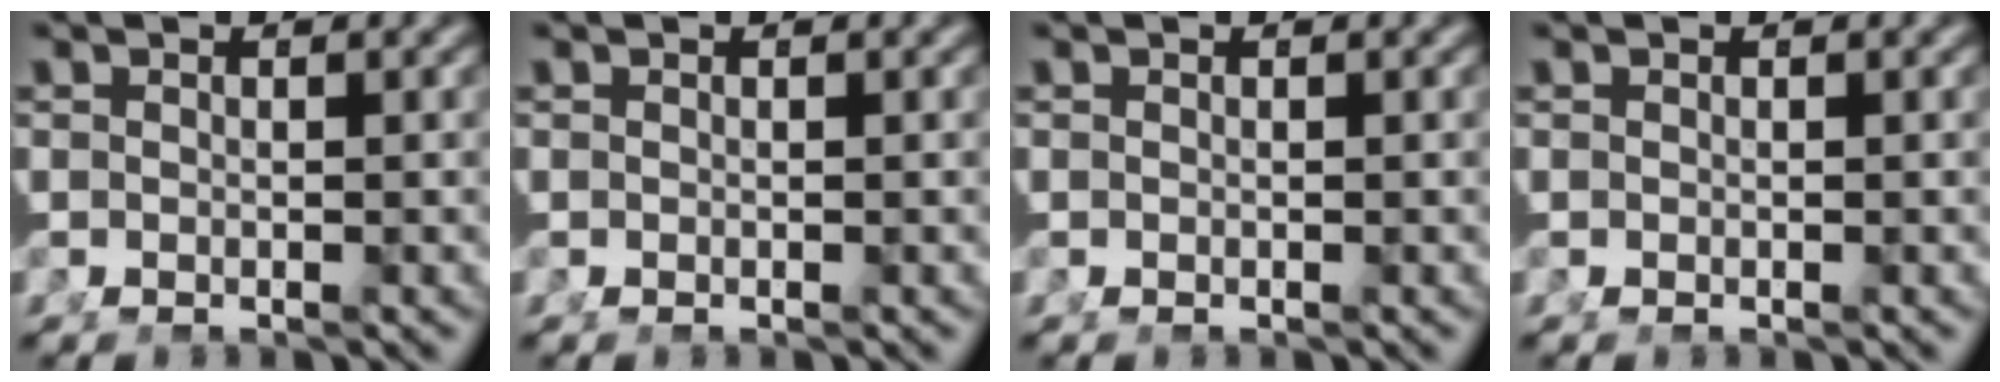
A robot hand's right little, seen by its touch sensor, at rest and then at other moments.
{"total": 0.0}
{"total": 0.0}
{"total": 0.0}